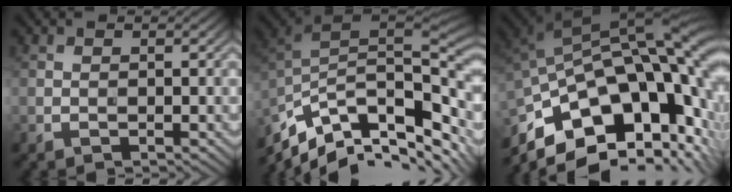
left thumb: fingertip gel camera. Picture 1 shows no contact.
{"total": 15.5, "force": [-6.9, 6.4, 12.4], "torque": [-0.270, -0.015, -0.102]}
{"total": 18.4, "force": [-6.2, 9.6, 14.4], "torque": [-0.253, -0.013, -0.092]}